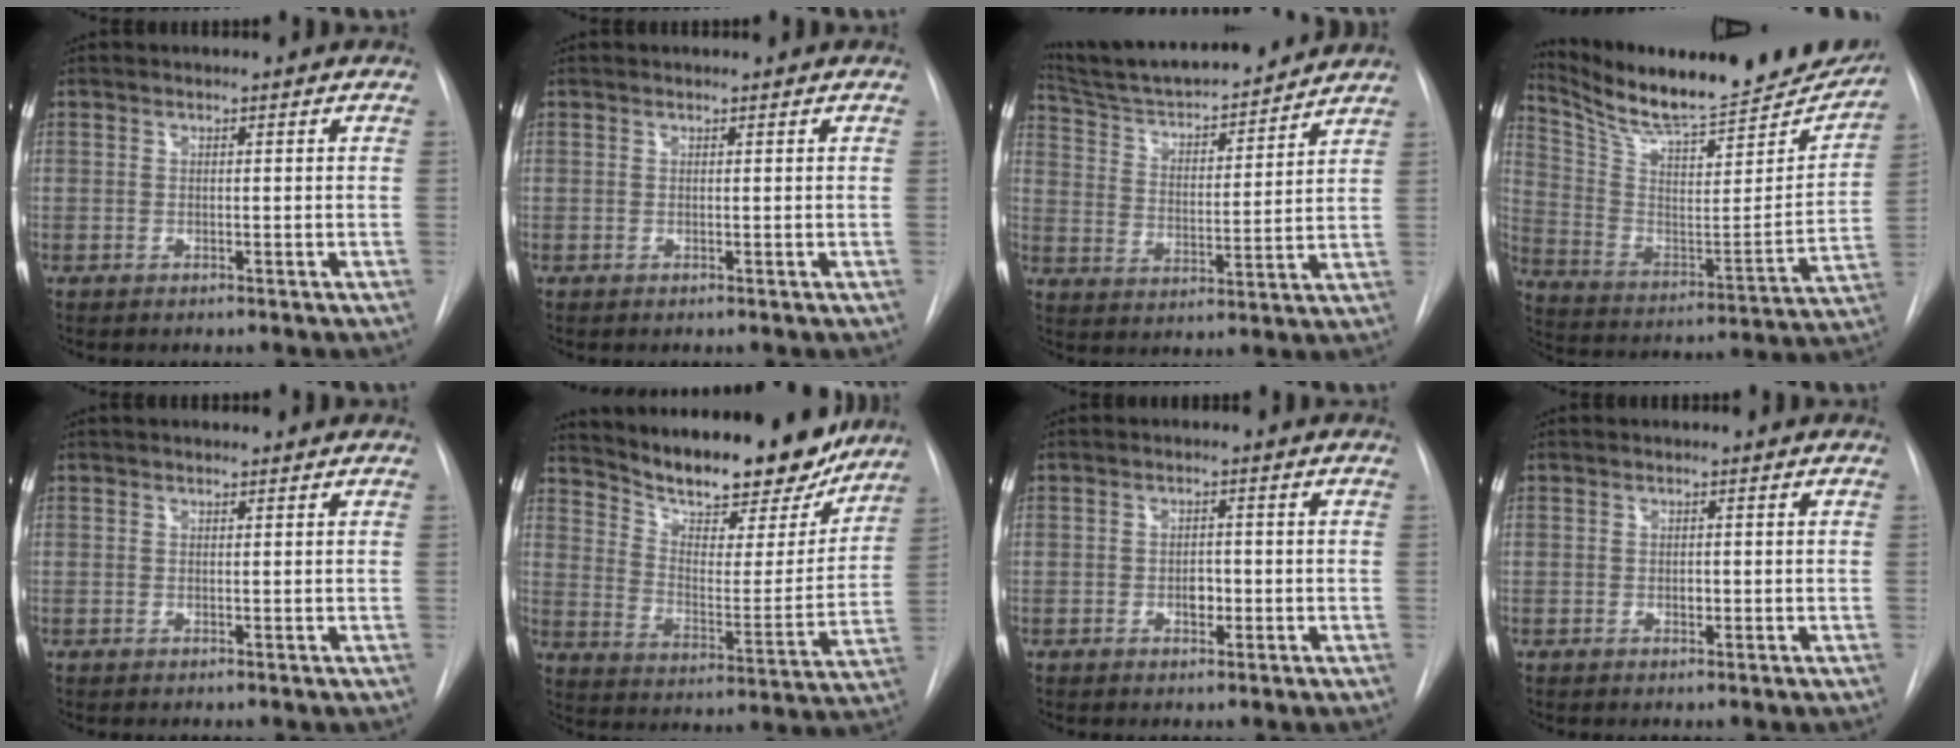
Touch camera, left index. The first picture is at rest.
{"total": 0.9, "force": [0.9, 0.1, 0.0], "torque": [-0.006, 0.011, 0.014]}
{"total": 18.1, "force": [16.8, 2.2, 6.5], "torque": [-0.106, 0.004, 0.264]}
{"total": 26.1, "force": [23.2, 4.5, 11.0], "torque": [-0.181, -0.056, 0.335]}
{"total": 3.0, "force": [2.8, 0.5, 1.0], "torque": [-0.013, 0.028, 0.038]}
{"total": 21.7, "force": [18.9, 5.6, 9.1], "torque": [-0.143, -0.015, 0.270]}
{"total": 1.9, "force": [-0.5, 1.2, 1.3], "torque": [-0.019, 0.004, -0.006]}
{"total": 0.6, "force": [0.0, 0.5, 0.4], "torque": [-0.005, 0.000, -0.002]}